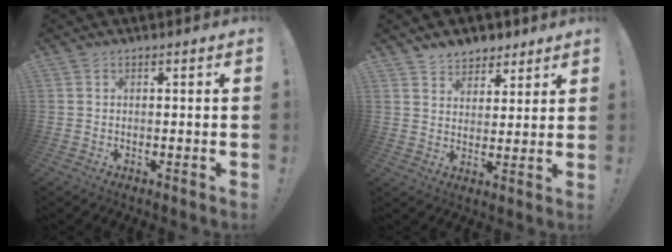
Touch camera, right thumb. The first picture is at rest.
{"total": 6.8, "force": [5.4, 4.2, 0.4], "torque": [0.001, -0.045, 0.104]}